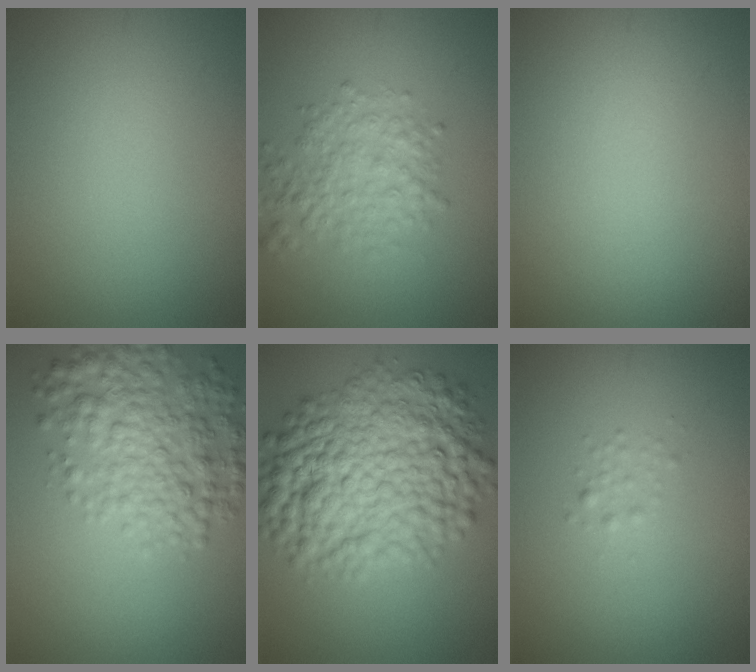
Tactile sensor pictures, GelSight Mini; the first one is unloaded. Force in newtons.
{"total": 3.6, "press": 3.6, "slide": 0.1}
{"total": 0.0}
{"total": 6.4, "press": 6.4, "slide": 0.1}
{"total": 10.8, "press": 10.8, "slide": 0.1}
{"total": 0.8, "press": 0.8, "slide": 0.0}